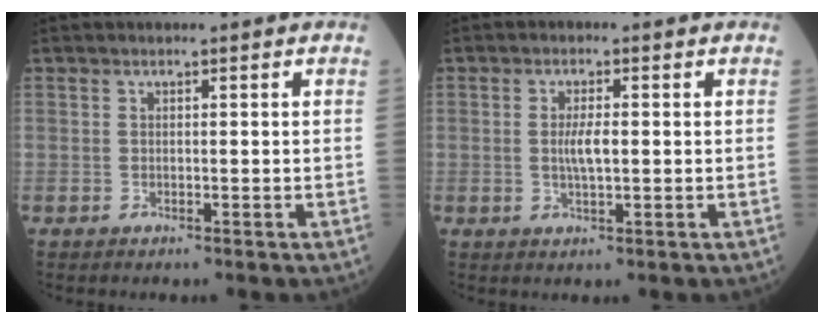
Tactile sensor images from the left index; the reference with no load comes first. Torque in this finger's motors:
{"motor_torque": [0.82, -0.13, 0.12, 0.03]}